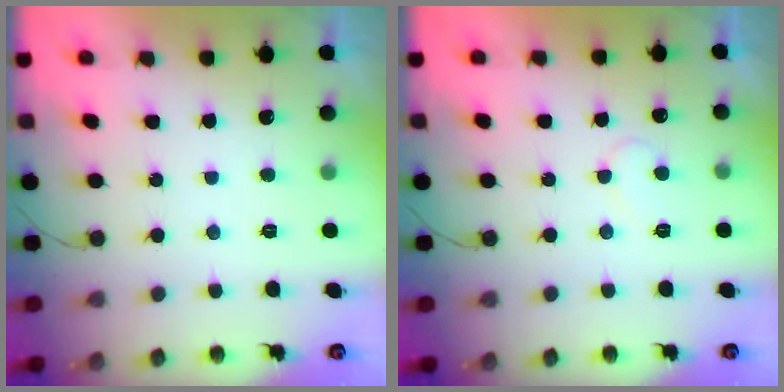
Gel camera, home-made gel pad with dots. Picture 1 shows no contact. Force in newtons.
{"total": 5.3, "press": 5.3, "slide": 0.4}